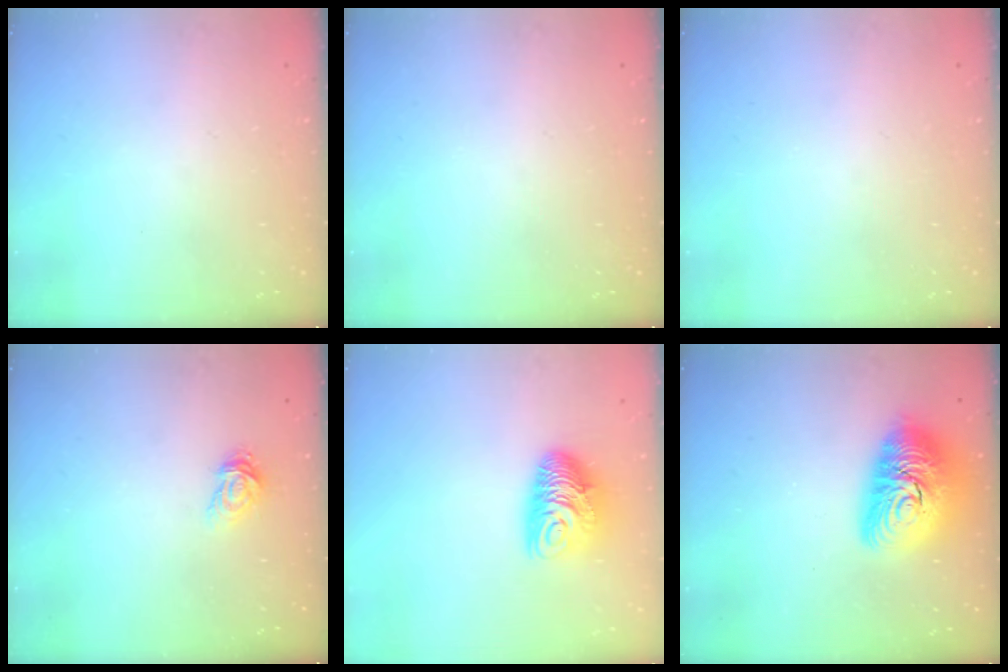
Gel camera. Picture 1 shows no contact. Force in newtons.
{"total": 0.0}
{"total": 0.0}
{"total": 3.1, "press": 3.1, "slide": 0.1}
{"total": 10.5, "press": 10.5, "slide": 0.6}
{"total": 16.3, "press": 16.3, "slide": 1.1}